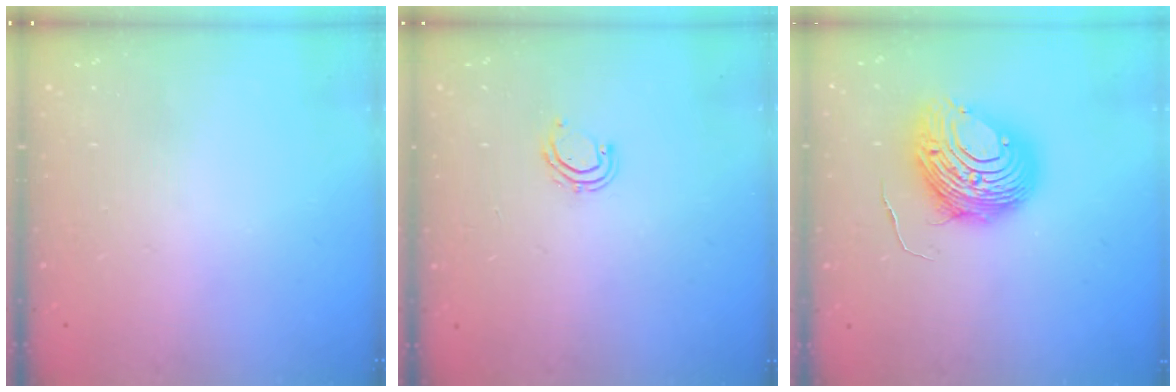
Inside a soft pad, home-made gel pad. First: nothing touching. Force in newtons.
{"total": 5.9, "press": 5.8, "slide": 1.3}
{"total": 12.1, "press": 12.1, "slide": 1.2}